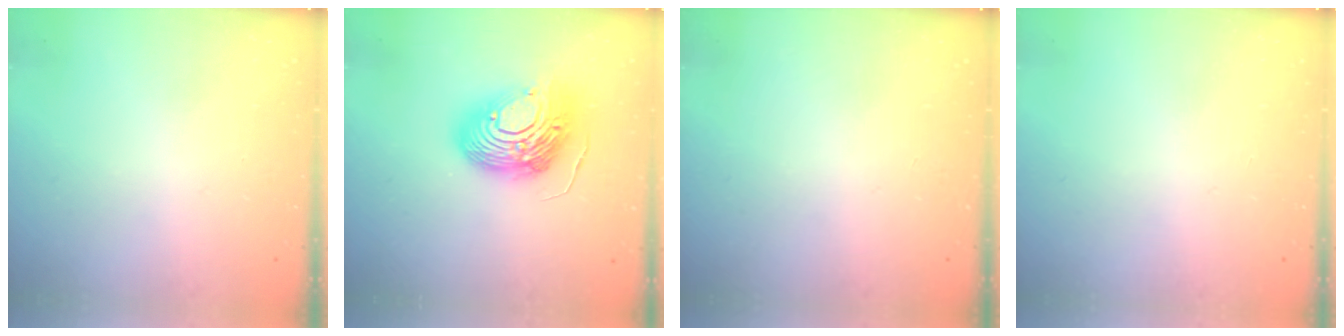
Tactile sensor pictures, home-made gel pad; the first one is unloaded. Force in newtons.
{"total": 17.4, "press": 17.3, "slide": 1.6}
{"total": 0.0}
{"total": 0.0}